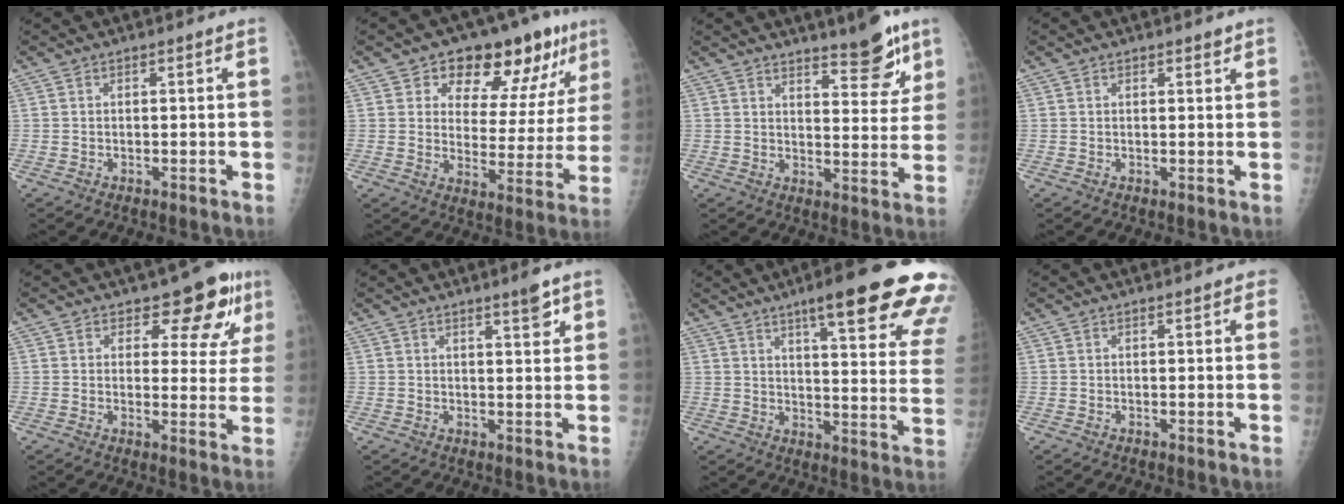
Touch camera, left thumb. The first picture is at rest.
{"total": 17.1, "force": [10.3, 8.7, 10.5], "torque": [-0.079, -0.040, 0.144]}
{"total": 9.5, "force": [6.9, 2.8, 5.8], "torque": [-0.052, -0.050, 0.103]}
{"total": 1.1, "force": [0.8, 0.5, 0.5], "torque": [0.000, -0.005, 0.010]}
{"total": 9.5, "force": [6.1, 5.0, 5.2], "torque": [-0.028, -0.035, 0.069]}
{"total": 3.5, "force": [2.4, 0.6, 2.4], "torque": [-0.030, -0.017, 0.036]}
{"total": 23.9, "force": [15.8, 3.9, 17.5], "torque": [-0.194, -0.060, 0.197]}
{"total": 1.9, "force": [1.4, 0.9, 1.0], "torque": [0.006, 0.001, 0.010]}